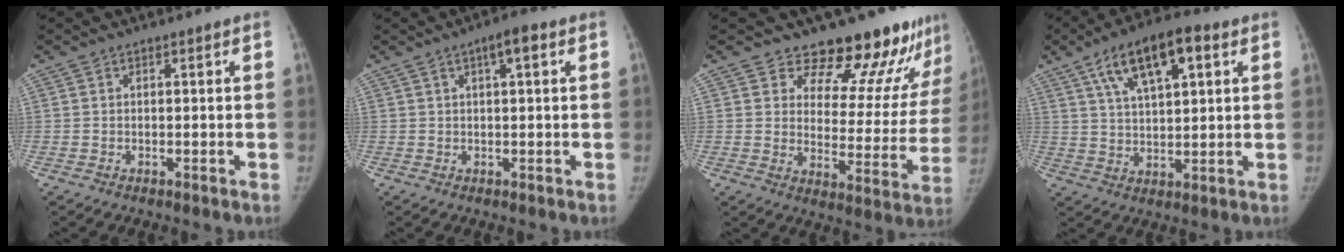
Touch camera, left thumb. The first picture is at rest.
{"total": 3.5, "force": [1.4, 0.9, 3.1], "torque": [-0.046, 0.006, 0.018]}
{"total": 17.3, "force": [15.4, 6.2, 4.8], "torque": [0.004, -0.119, 0.186]}
{"total": 13.2, "force": [6.1, 5.4, 10.4], "torque": [-0.156, -0.002, 0.099]}